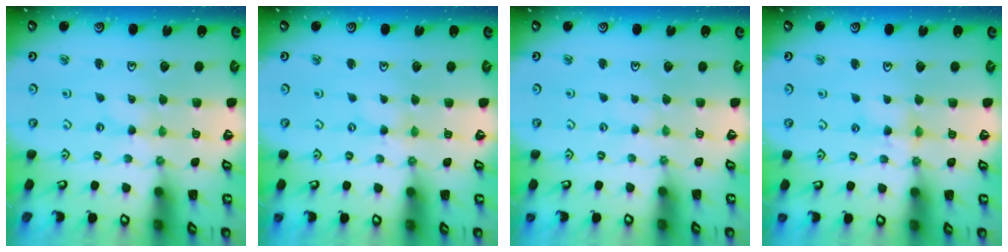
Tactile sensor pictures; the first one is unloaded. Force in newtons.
{"total": 0.0}
{"total": 1.2, "press": 1.2, "slide": 0.2}
{"total": 3.9, "press": 3.9, "slide": 0.3}